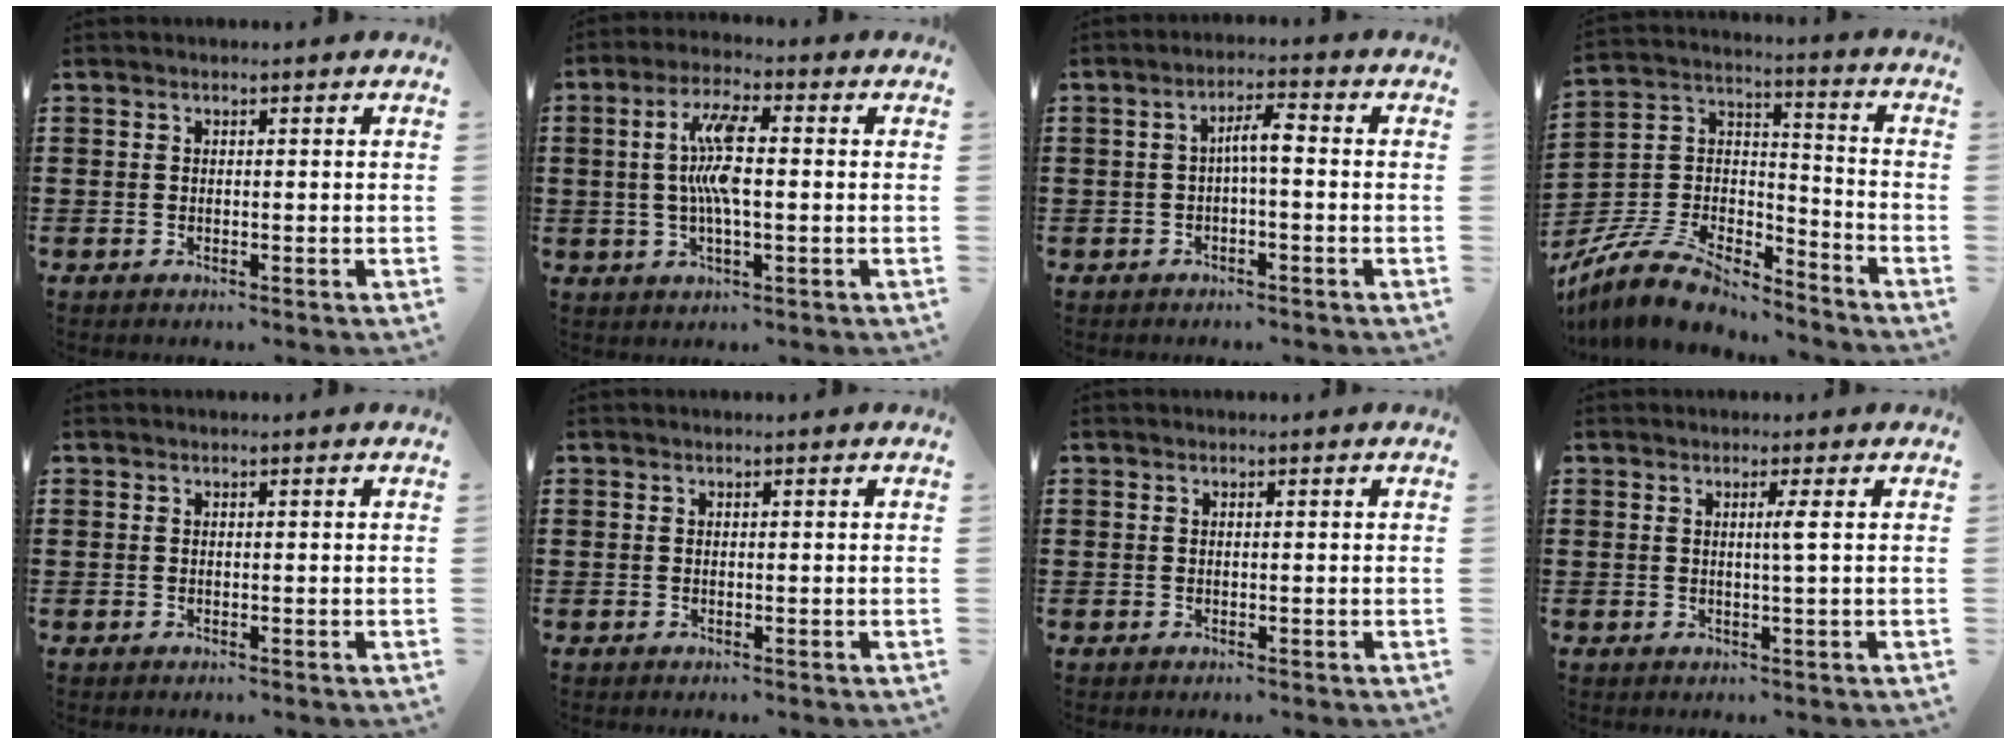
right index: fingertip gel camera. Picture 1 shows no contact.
{"total": 7.9, "force": [0.2, 2.0, 7.7], "torque": [-0.162, 0.002, -0.006]}
{"total": 3.9, "force": [-0.4, 0.8, 3.8], "torque": [-0.071, 0.009, -0.011]}
{"total": 10.2, "force": [-9.0, 2.6, 4.1], "torque": [-0.098, 0.012, -0.183]}
{"total": 0.0}
{"total": 0.0}
{"total": 0.0}
{"total": 1.8, "force": [0.3, -0.6, 1.7], "torque": [-0.031, -0.007, 0.002]}